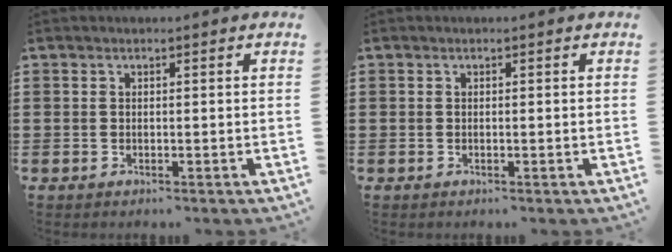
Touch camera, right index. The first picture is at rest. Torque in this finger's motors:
{"motor_torque": [0.44, 0.41, 0.00, 0.00]}